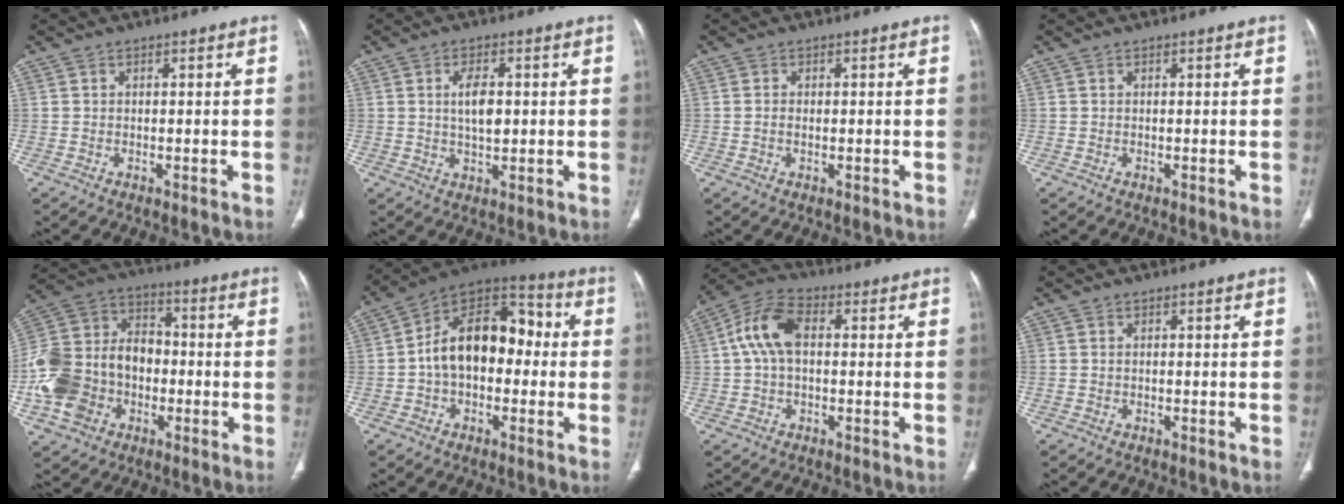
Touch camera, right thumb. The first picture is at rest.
{"total": 4.9, "force": [0.8, 2.4, 4.2], "torque": [-0.075, -0.003, 0.013]}
{"total": 1.0, "force": [0.0, 0.6, 0.8], "torque": [-0.021, 0.003, 0.000]}
{"total": 0.0}
{"total": 18.3, "force": [-4.7, 14.5, 10.2], "torque": [-0.189, 0.052, -0.085]}
{"total": 16.9, "force": [-0.2, 11.0, 12.8], "torque": [-0.173, 0.049, -0.017]}
{"total": 9.3, "force": [0.9, 5.5, 7.4], "torque": [-0.152, 0.028, 0.011]}
{"total": 0.0}